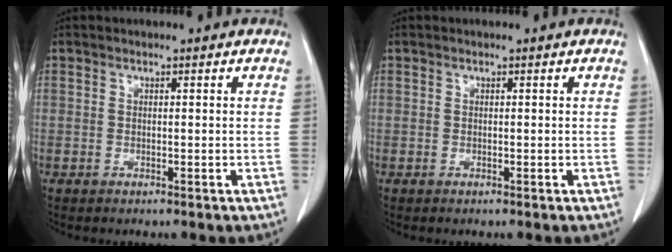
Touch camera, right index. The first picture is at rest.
{"total": 0.0}